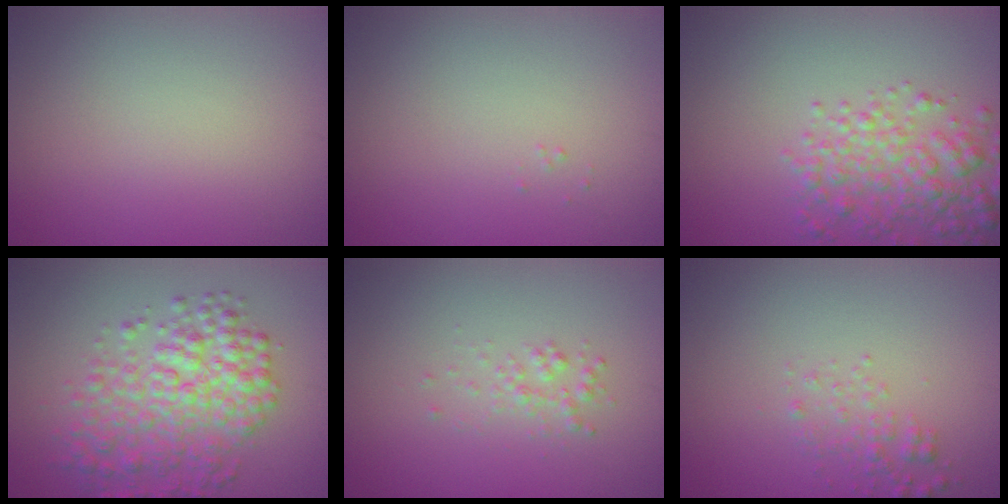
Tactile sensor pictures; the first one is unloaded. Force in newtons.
{"total": 0.0}
{"total": 4.4, "press": 4.4, "slide": 0.1}
{"total": 6.1, "press": 6.1, "slide": 0.1}
{"total": 1.1, "press": 1.1, "slide": 0.1}
{"total": 1.5, "press": 1.5, "slide": 0.0}